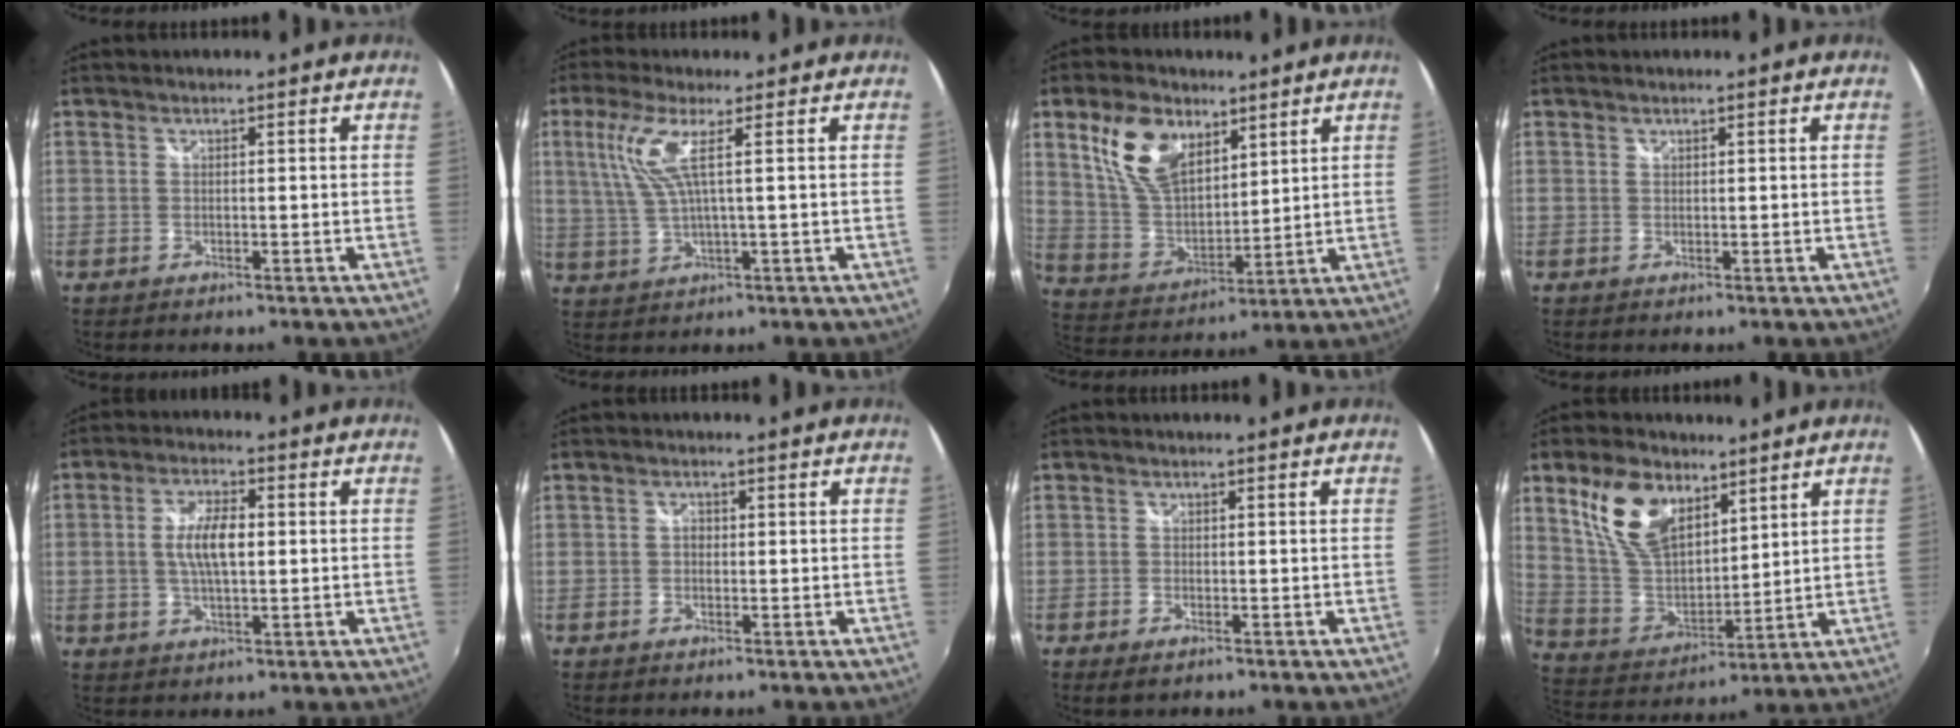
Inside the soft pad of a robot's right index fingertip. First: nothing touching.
{"total": 6.9, "force": [2.1, 0.1, 6.5], "torque": [-0.140, -0.001, 0.052]}
{"total": 14.0, "force": [7.4, 8.0, 8.8], "torque": [-0.179, 0.017, 0.154]}
{"total": 0.0}
{"total": 7.1, "force": [0.3, 2.8, 6.5], "torque": [-0.125, 0.006, 0.007]}
{"total": 1.0, "force": [-0.2, 0.9, 0.4], "torque": [-0.006, 0.002, -0.007]}
{"total": 1.6, "force": [-1.0, 0.7, 1.0], "torque": [-0.021, -0.005, -0.017]}
{"total": 15.0, "force": [8.4, 8.5, 9.2], "torque": [-0.188, 0.014, 0.173]}